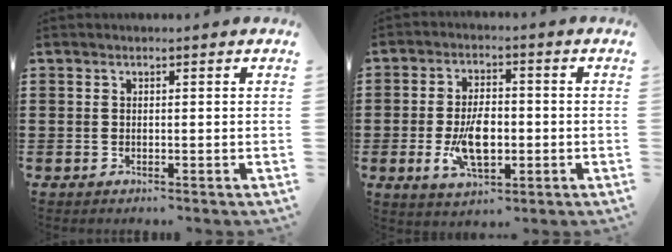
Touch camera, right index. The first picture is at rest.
{"total": 8.3, "force": [-1.5, 4.2, 7.0], "torque": [-0.138, -0.001, -0.031]}